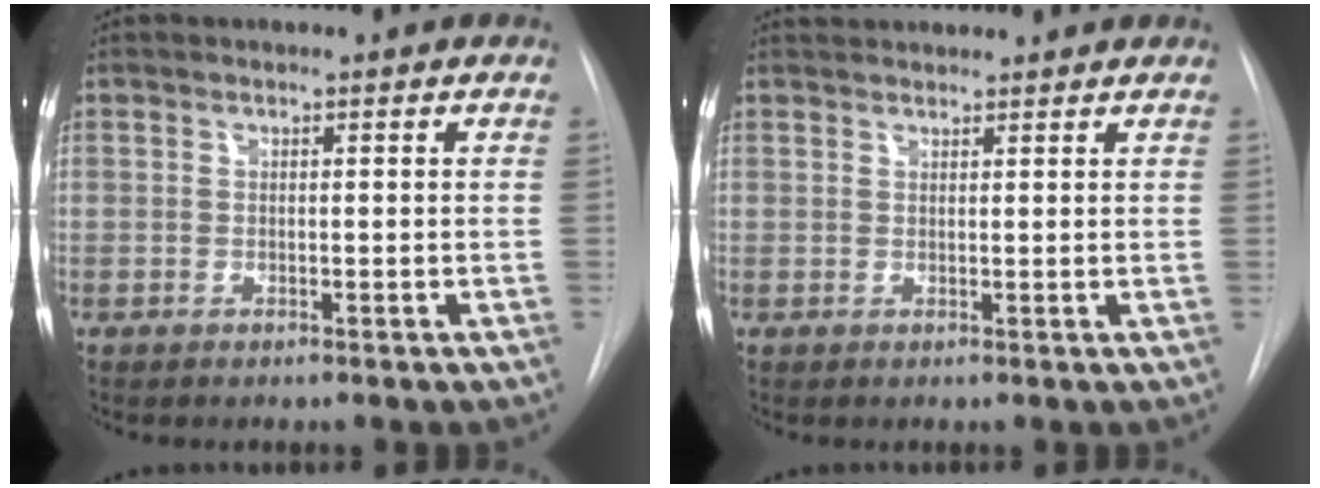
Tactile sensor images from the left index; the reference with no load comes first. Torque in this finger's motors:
{"motor_torque": [-0.34, -1.07, 0.12, 0.05]}